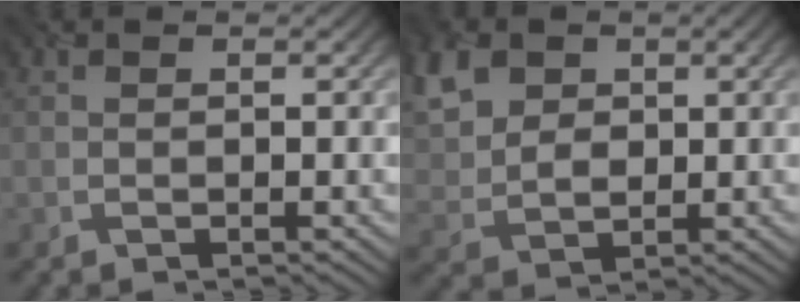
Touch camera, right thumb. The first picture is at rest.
{"total": 8.1, "force": [3.2, 5.7, 4.8], "torque": [-0.137, 0.018, 0.052]}